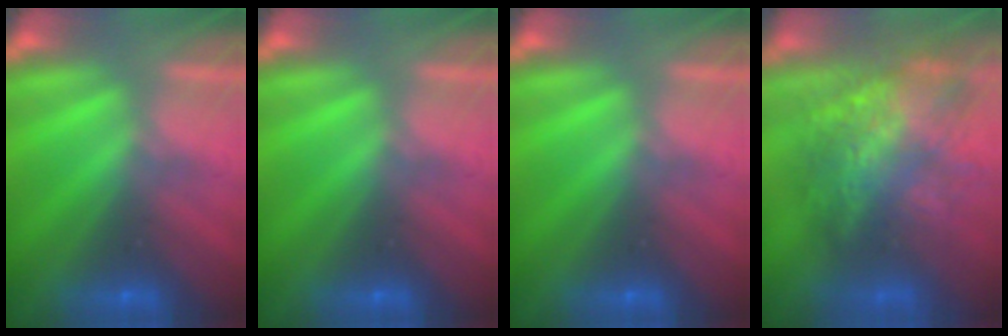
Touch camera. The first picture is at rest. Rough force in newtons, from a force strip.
{"total": 0.0}
{"total": 0.0}
{"total": 7.5}